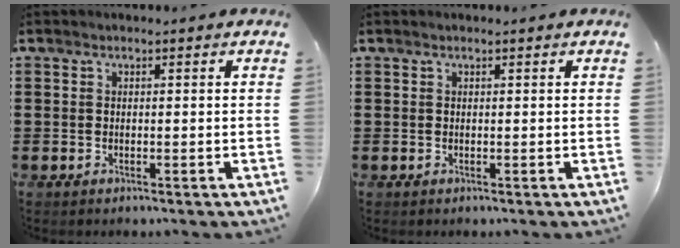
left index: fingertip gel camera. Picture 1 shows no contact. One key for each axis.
{"total": 0.0}